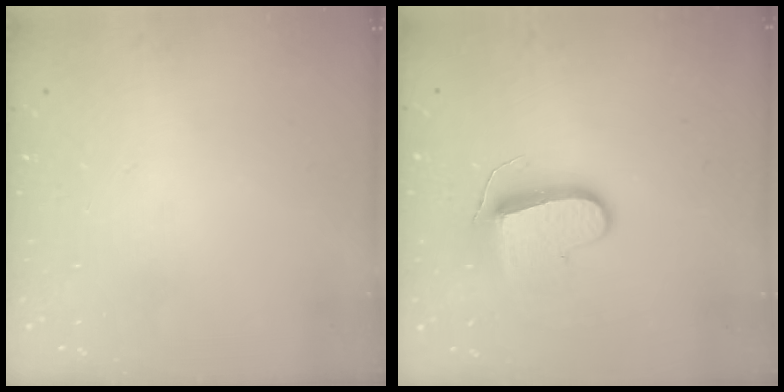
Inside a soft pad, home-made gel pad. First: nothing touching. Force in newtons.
{"total": 9.6, "press": 9.6, "slide": 0.2}